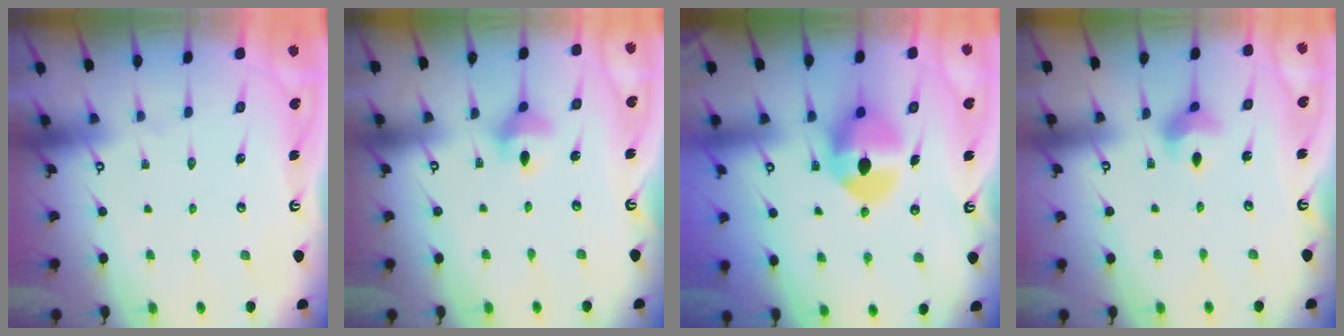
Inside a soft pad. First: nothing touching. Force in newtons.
{"total": 6.5, "press": 6.1, "slide": 2.3}
{"total": 11.0, "press": 10.9, "slide": 1.3}
{"total": 6.0, "press": 5.9, "slide": 0.6}